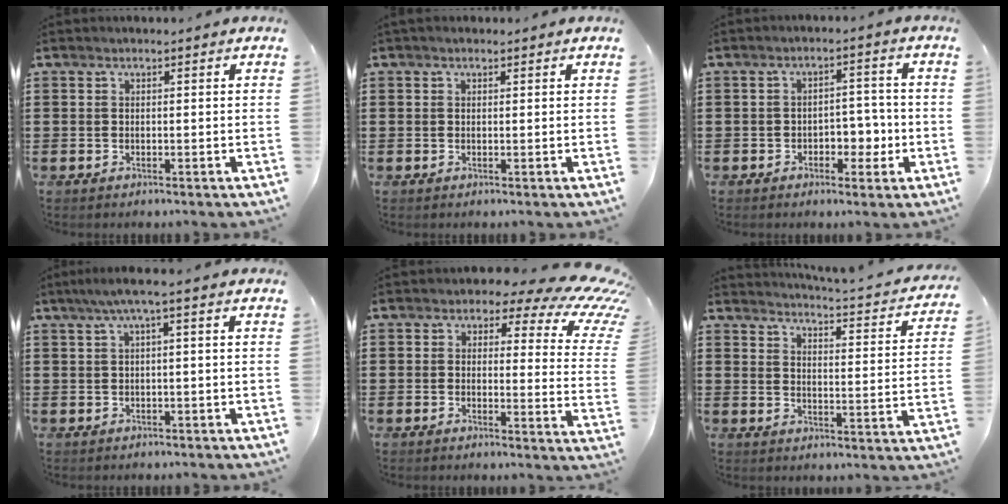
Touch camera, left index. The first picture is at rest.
{"total": 0.6, "force": [0.2, 0.5, 0.3], "torque": [-0.006, 0.005, 0.003]}
{"total": 4.5, "force": [-1.8, 3.0, 2.9], "torque": [-0.040, 0.001, -0.040]}
{"total": 2.5, "force": [0.2, -0.1, 2.5], "torque": [-0.046, 0.000, 0.000]}
{"total": 5.3, "force": [3.6, 2.8, 2.7], "torque": [-0.049, -0.020, 0.055]}
{"total": 2.9, "force": [2.8, -0.5, 0.8], "torque": [-0.027, -0.035, 0.037]}